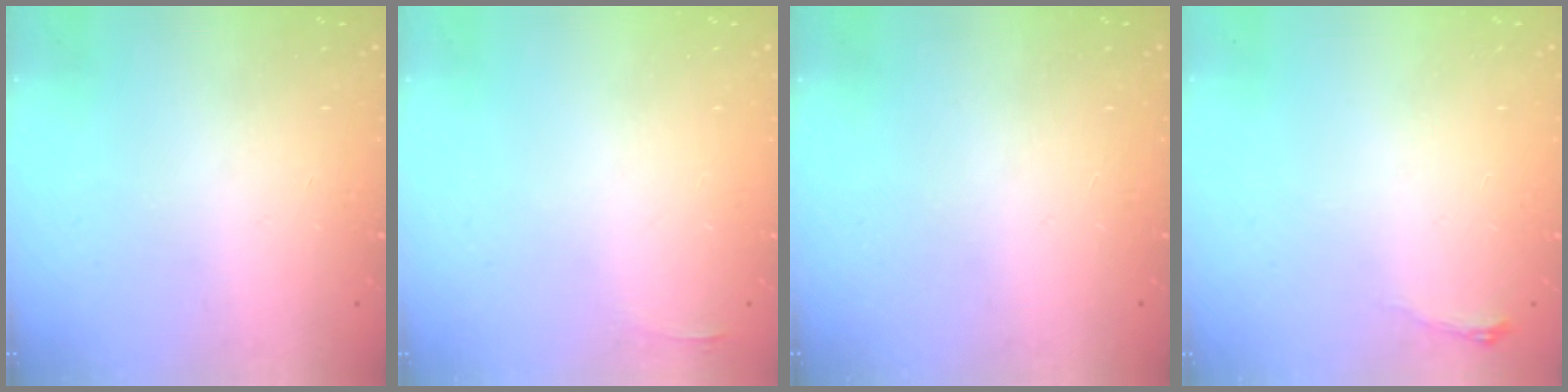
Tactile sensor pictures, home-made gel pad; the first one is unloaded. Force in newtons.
{"total": 3.3, "press": 2.7, "slide": 1.8}
{"total": 0.0}
{"total": 3.1, "press": 3.0, "slide": 0.9}